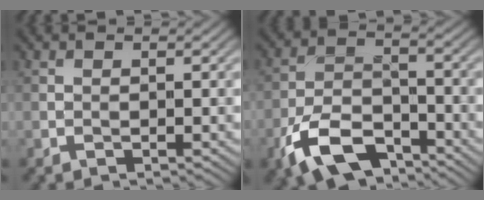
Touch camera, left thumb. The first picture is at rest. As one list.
[{"total": 10.2, "force": [-6.3, 4.9, 6.4], "torque": [-0.135, -0.012, -0.131]}]